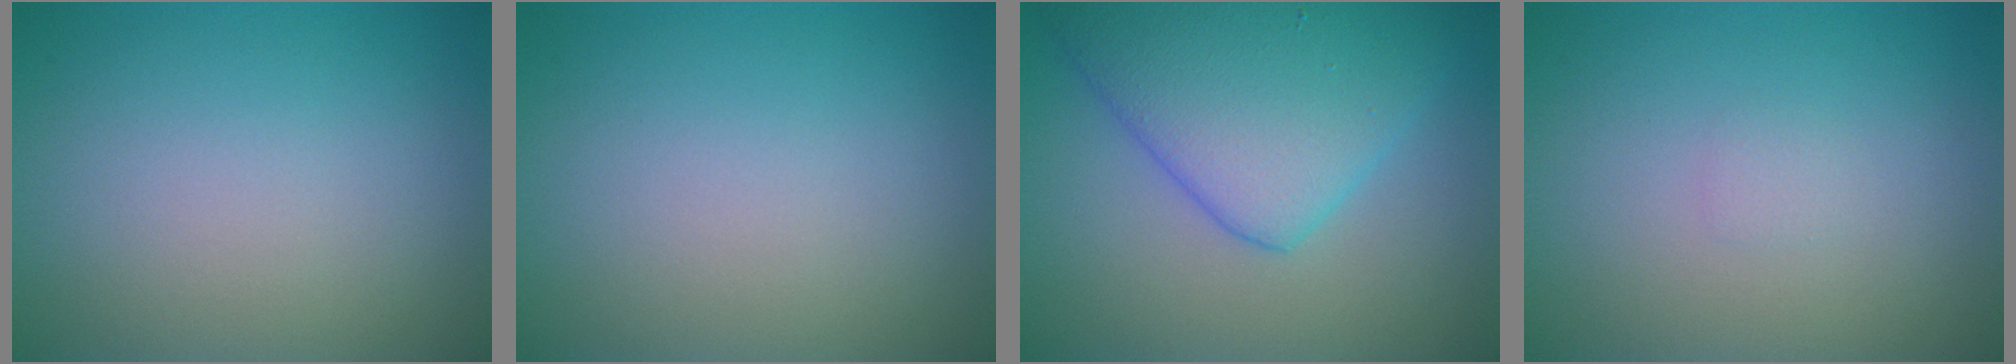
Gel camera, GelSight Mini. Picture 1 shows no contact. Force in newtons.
{"total": 0.0}
{"total": 7.5, "press": 7.5, "slide": 0.2}
{"total": 0.5, "press": 0.5, "slide": 0.0}